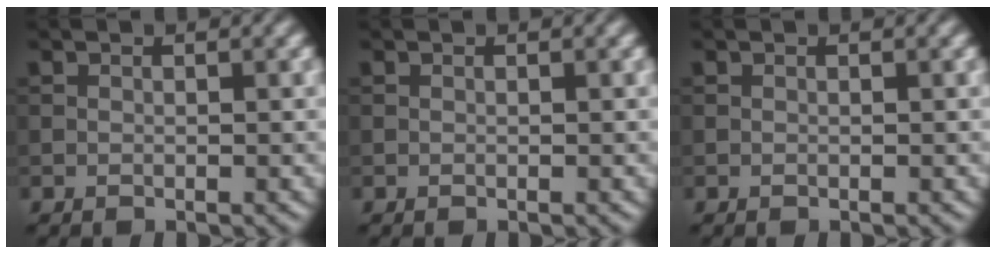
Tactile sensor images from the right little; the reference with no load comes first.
{"total": 0.0}
{"total": 0.0}